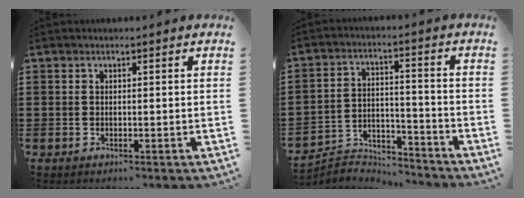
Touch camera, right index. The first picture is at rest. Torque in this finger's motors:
{"motor_torque": [-1.69, 0.45, -0.70, -0.21]}